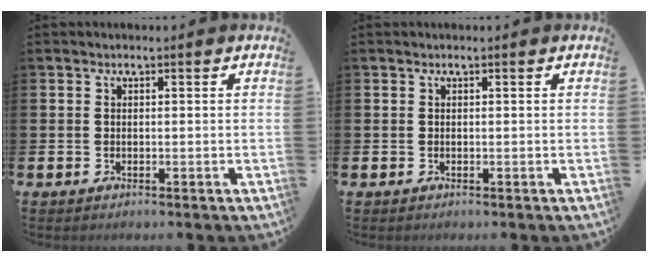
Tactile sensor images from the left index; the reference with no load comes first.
{"total": 0.0}